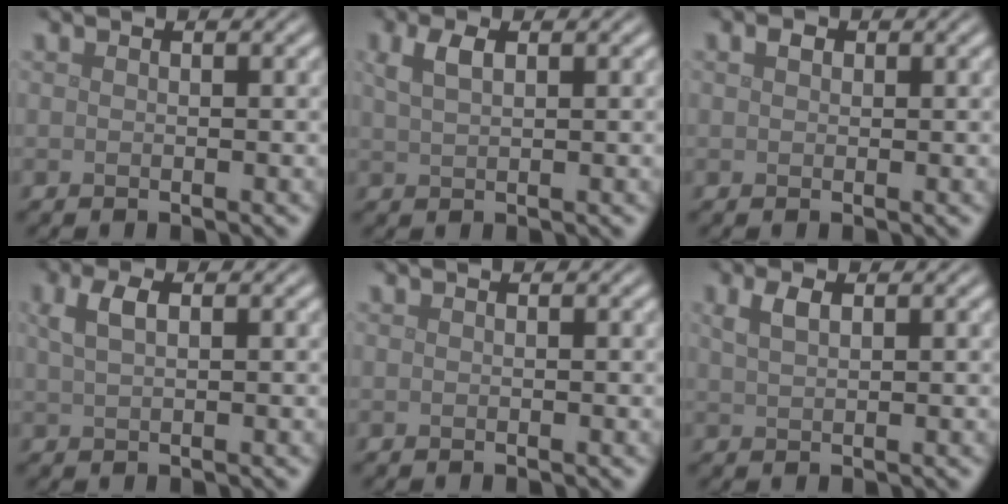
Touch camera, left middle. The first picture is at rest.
{"total": 2.3, "force": [1.1, 0.9, 1.7], "torque": [-0.039, 0.005, 0.023]}
{"total": 0.9, "force": [0.4, 0.7, 0.5], "torque": [-0.011, 0.001, 0.005]}
{"total": 2.5, "force": [1.1, 1.1, 2.0], "torque": [-0.044, 0.006, 0.021]}
{"total": 0.0}
{"total": 1.9, "force": [1.0, 0.8, 1.4], "torque": [-0.032, 0.005, 0.022]}